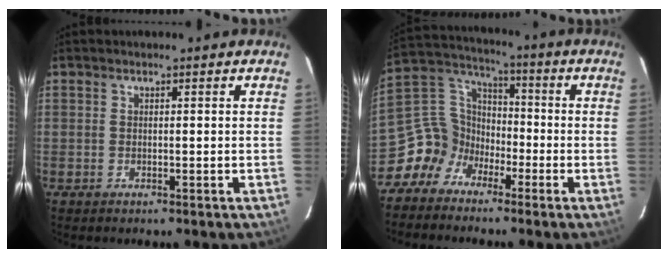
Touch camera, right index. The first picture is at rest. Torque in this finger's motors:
{"motor_torque": [0.26, -0.38, -0.57, -0.21]}